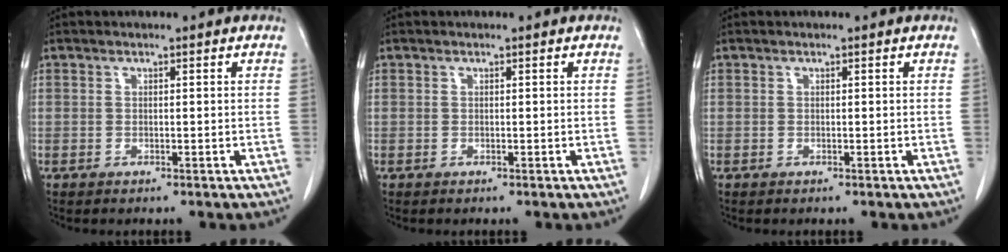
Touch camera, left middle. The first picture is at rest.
{"total": 0.0}
{"total": 0.0}